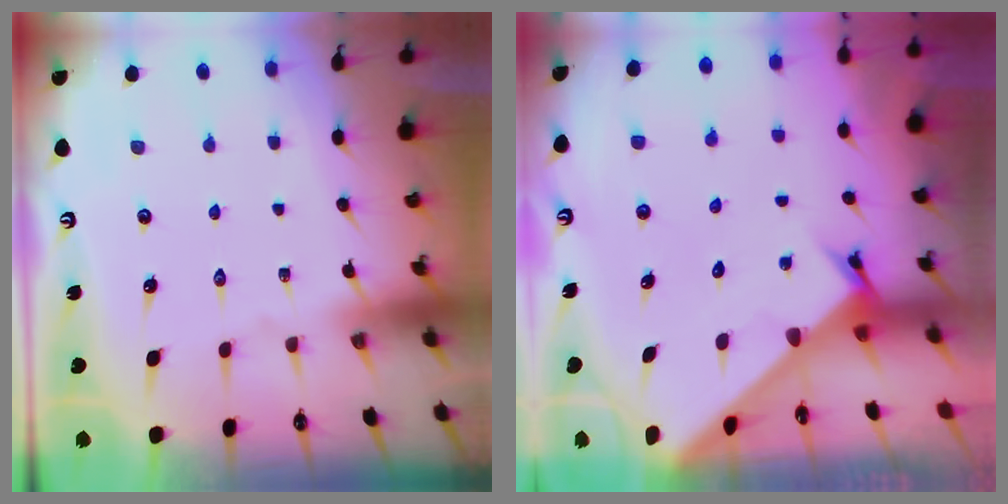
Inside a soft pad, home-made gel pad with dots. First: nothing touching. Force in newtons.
{"total": 2.2, "press": 2.2, "slide": 0.2}